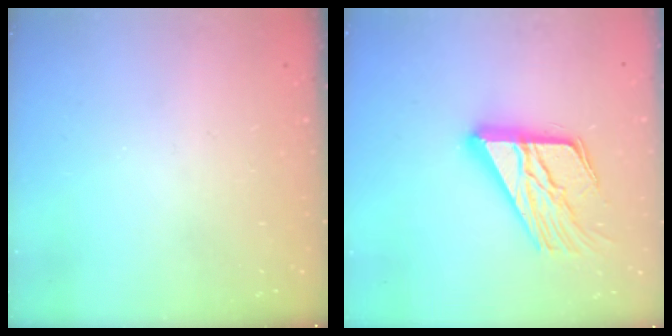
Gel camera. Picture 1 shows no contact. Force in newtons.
{"total": 20.2, "press": 20.1, "slide": 2.3}